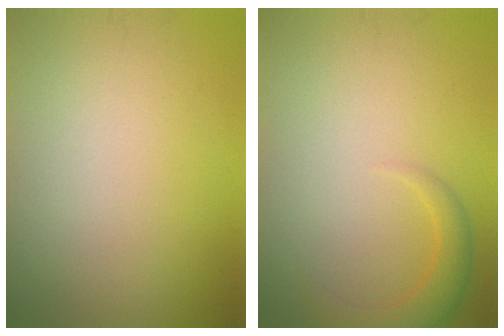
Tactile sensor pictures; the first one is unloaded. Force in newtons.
{"total": 2.8, "press": 2.8, "slide": 0.2}